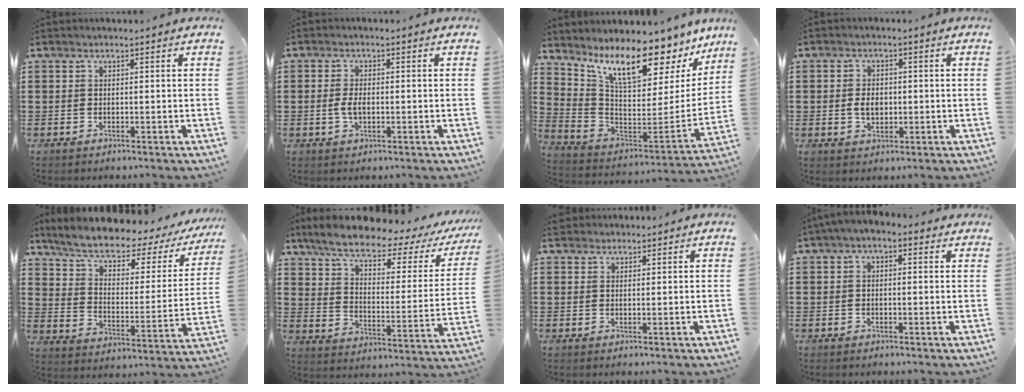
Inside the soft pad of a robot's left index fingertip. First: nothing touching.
{"total": 3.0, "force": [-0.4, 1.4, 2.7], "torque": [-0.073, -0.006, -0.014]}
{"total": 12.6, "force": [9.4, 3.5, 7.6], "torque": [-0.163, -0.063, 0.161]}
{"total": 3.5, "force": [-0.1, 2.3, 2.7], "torque": [-0.046, 0.003, -0.004]}
{"total": 7.2, "force": [5.6, 1.8, 4.0], "torque": [-0.104, -0.036, 0.092]}
{"total": 7.7, "force": [5.7, 1.4, 4.9], "torque": [-0.110, -0.032, 0.093]}
{"total": 1.6, "force": [1.4, 0.7, 0.1], "torque": [-0.006, 0.004, 0.028]}
{"total": 1.6, "force": [-0.5, 0.9, 1.2], "torque": [-0.023, 0.005, -0.012]}